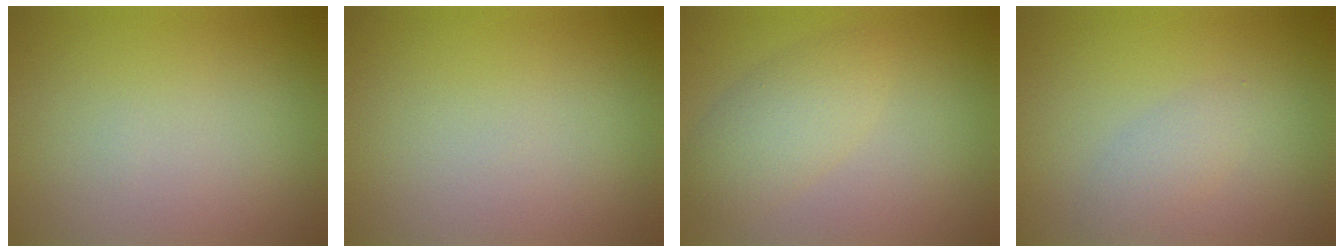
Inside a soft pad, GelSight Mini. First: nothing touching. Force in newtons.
{"total": 0.5, "press": 0.5, "slide": 0.1}
{"total": 3.5, "press": 3.5, "slide": 0.2}
{"total": 1.6, "press": 1.6, "slide": 0.1}